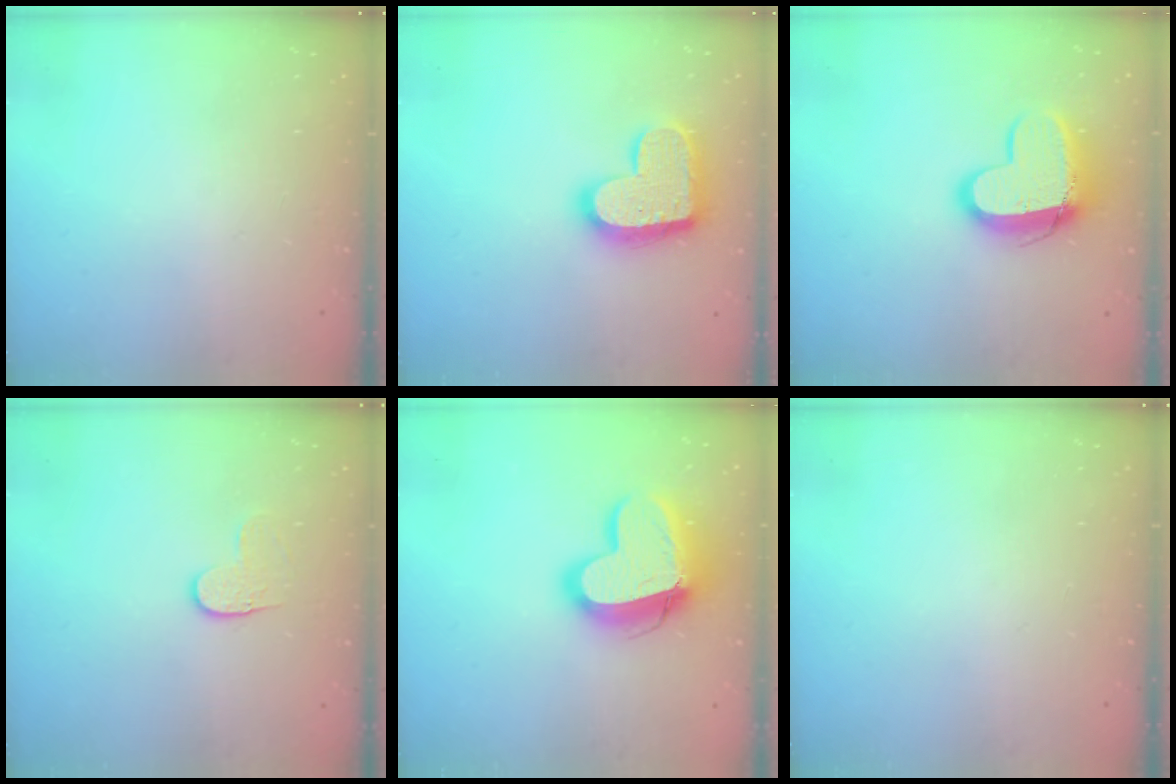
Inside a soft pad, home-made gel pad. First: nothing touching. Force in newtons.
{"total": 20.1, "press": 20.1, "slide": 1.3}
{"total": 13.1, "press": 13.0, "slide": 1.1}
{"total": 3.3, "press": 3.3, "slide": 0.4}
{"total": 16.8, "press": 16.7, "slide": 1.8}
{"total": 0.0}